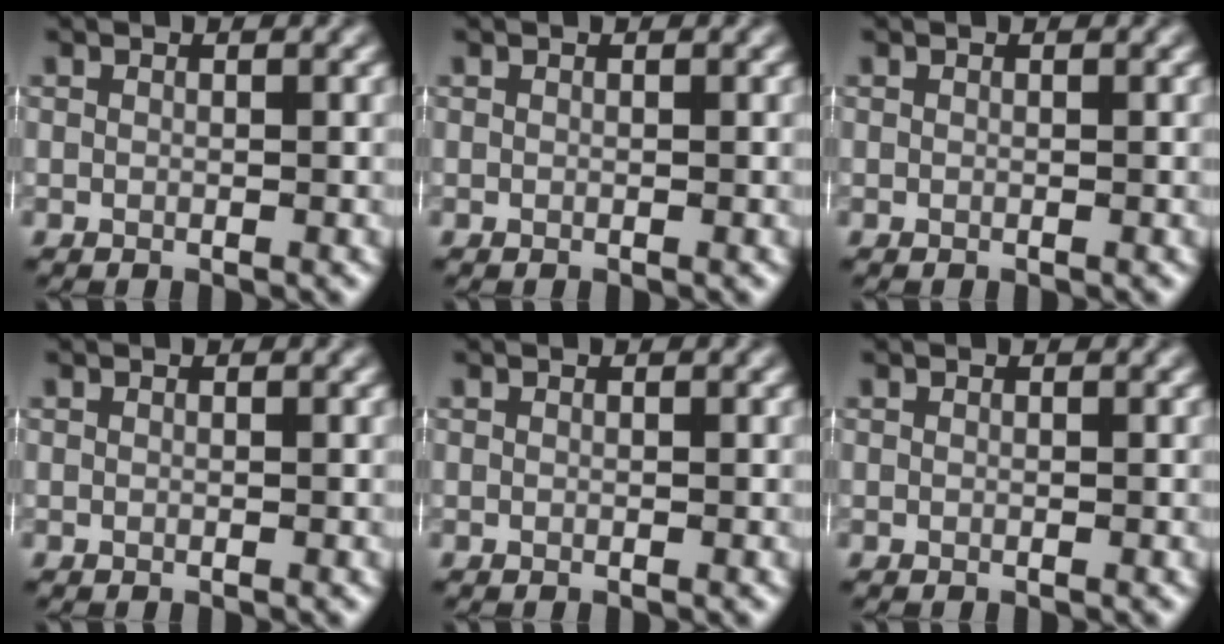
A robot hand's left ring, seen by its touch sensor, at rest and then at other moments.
{"total": 0.0}
{"total": 0.0}
{"total": 0.0}
{"total": 0.0}
{"total": 0.0}